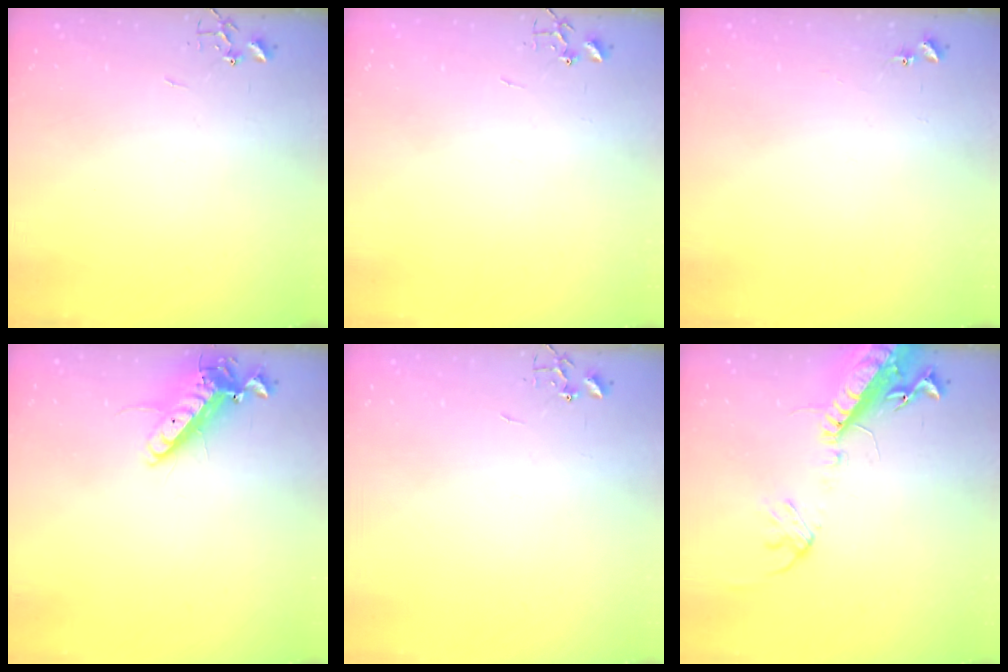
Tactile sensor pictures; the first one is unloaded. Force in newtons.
{"total": 0.0}
{"total": 5.4, "press": 5.4, "slide": 0.6}
{"total": 13.1, "press": 12.9, "slide": 2.5}
{"total": 0.0}
{"total": 17.4, "press": 16.9, "slide": 4.1}